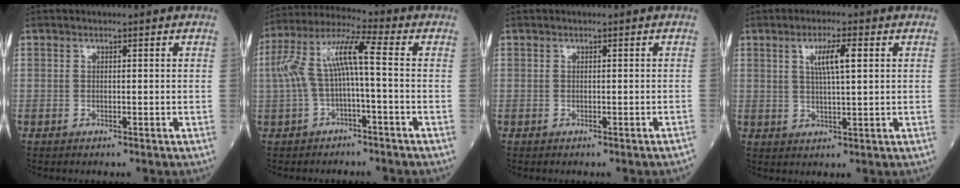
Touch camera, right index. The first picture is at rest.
{"total": 9.4, "force": [-0.3, 1.3, 9.3], "torque": [-0.190, 0.044, -0.007]}
{"total": 0.6, "force": [-0.5, -0.1, 0.3], "torque": [-0.004, 0.001, -0.008]}
{"total": 5.1, "force": [1.7, 0.4, 4.8], "torque": [-0.087, 0.002, 0.031]}